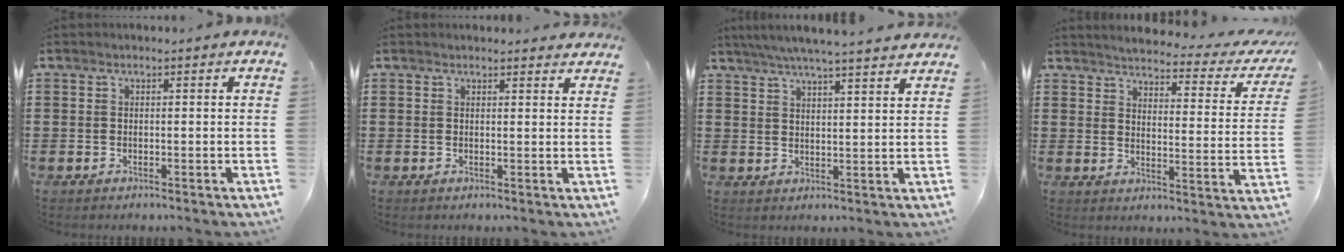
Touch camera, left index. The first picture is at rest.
{"total": 1.4, "force": [1.4, 0.1, 0.1], "torque": [-0.005, 0.001, 0.027]}
{"total": 4.9, "force": [4.5, -0.5, 2.0], "torque": [-0.053, -0.020, 0.078]}
{"total": 3.2, "force": [2.9, -0.2, 1.2], "torque": [-0.036, -0.028, 0.040]}